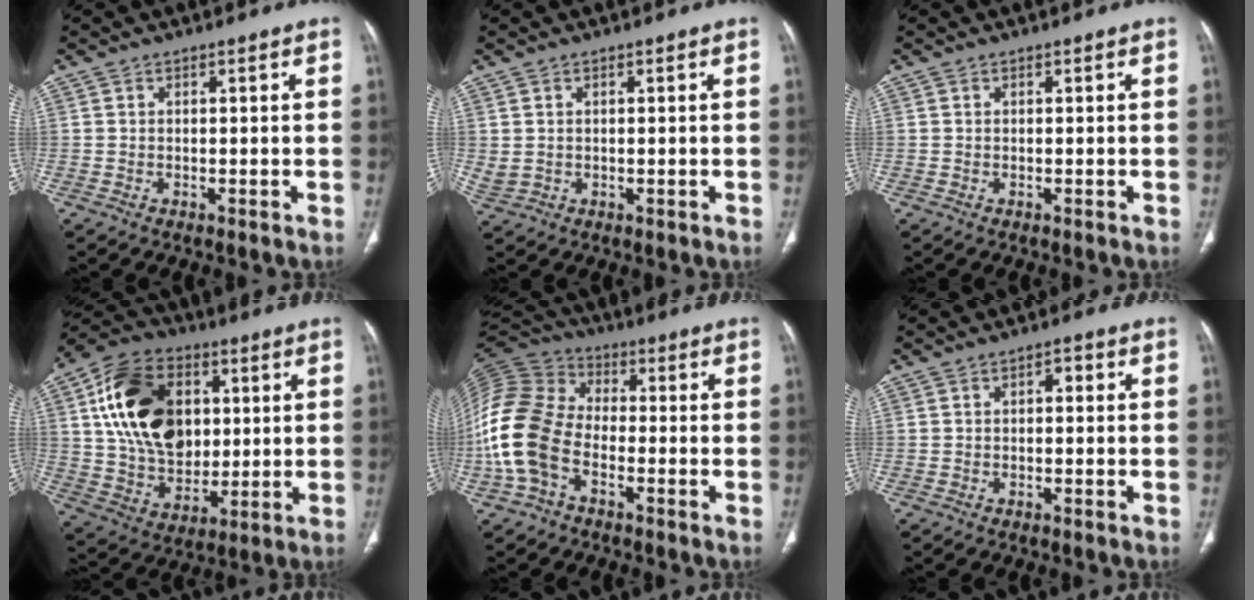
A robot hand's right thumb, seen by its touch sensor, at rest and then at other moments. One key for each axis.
{"total": 2.1, "fx": 0.5, "fy": 1.6, "fz": 1.3, "tx": -0.031, "ty": 0.000, "tz": 0.019}
{"total": 0.0}
{"total": 21.3, "fx": 4.8, "fy": 15.0, "fz": 14.4, "tx": -0.231, "ty": -0.005, "tz": 0.089}
{"total": 16.9, "fx": -4.8, "fy": 11.3, "fz": 11.6, "tx": -0.255, "ty": 0.040, "tz": -0.100}
{"total": 1.8, "fx": 0.0, "fy": 1.1, "fz": 1.5, "tx": -0.016, "ty": 0.010, "tz": -0.006}